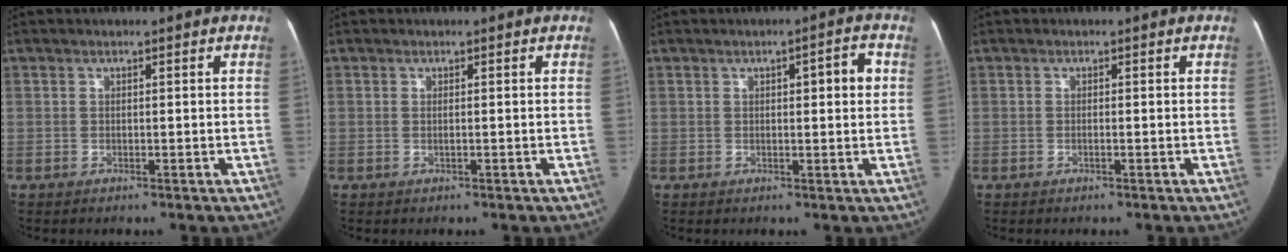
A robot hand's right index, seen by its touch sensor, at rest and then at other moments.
{"total": 0.7, "force": [-0.1, 0.2, 0.6], "torque": [-0.015, -0.001, -0.001]}
{"total": 4.1, "force": [0.9, 1.1, 3.9], "torque": [-0.054, 0.017, 0.012]}
{"total": 0.6, "force": [-0.2, 0.2, 0.6], "torque": [-0.013, 0.001, -0.005]}